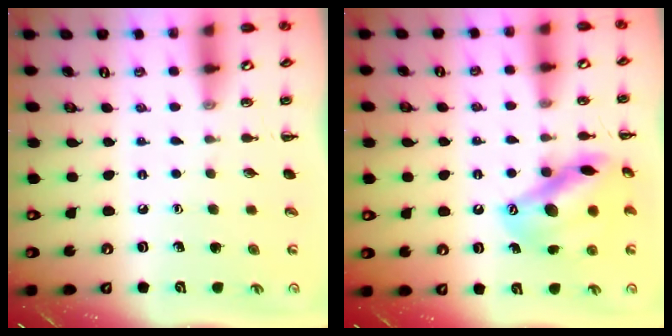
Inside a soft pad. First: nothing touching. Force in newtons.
{"total": 16.0, "press": 15.9, "slide": 2.0}